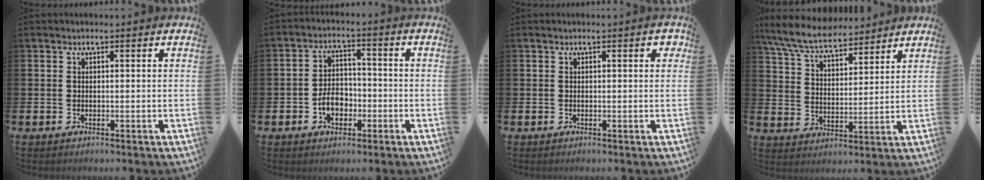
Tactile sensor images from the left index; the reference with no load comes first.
{"total": 4.5, "force": [-1.7, 3.3, 2.7], "torque": [-0.037, 0.001, -0.038]}
{"total": 1.3, "force": [0.3, 0.4, 1.2], "torque": [-0.009, 0.000, -0.001]}
{"total": 7.9, "force": [7.4, 1.6, 2.5], "torque": [-0.083, -0.034, 0.135]}